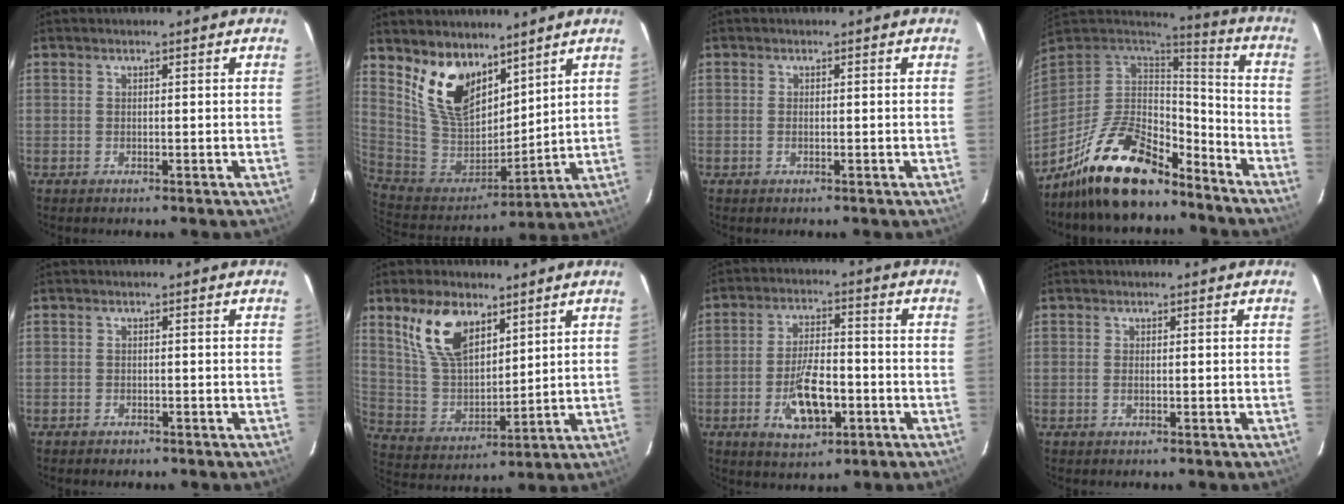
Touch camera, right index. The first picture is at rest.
{"total": 15.9, "force": [10.3, 8.8, 8.4], "torque": [-0.176, 0.006, 0.212]}
{"total": 0.7, "force": [-0.2, 0.3, 0.6], "torque": [-0.012, 0.001, -0.006]}
{"total": 19.6, "force": [-14.2, 7.6, 11.1], "torque": [-0.222, -0.002, -0.240]}
{"total": 1.3, "force": [-1.0, 0.9, 0.1], "torque": [-0.005, 0.004, -0.015]}
{"total": 13.4, "force": [7.9, 7.1, 8.2], "torque": [-0.162, 0.014, 0.164]}
{"total": 10.3, "force": [-3.7, 5.0, 8.2], "torque": [-0.158, 0.006, -0.052]}
{"total": 0.8, "force": [-0.3, 0.3, 0.7], "torque": [-0.016, 0.001, -0.007]}